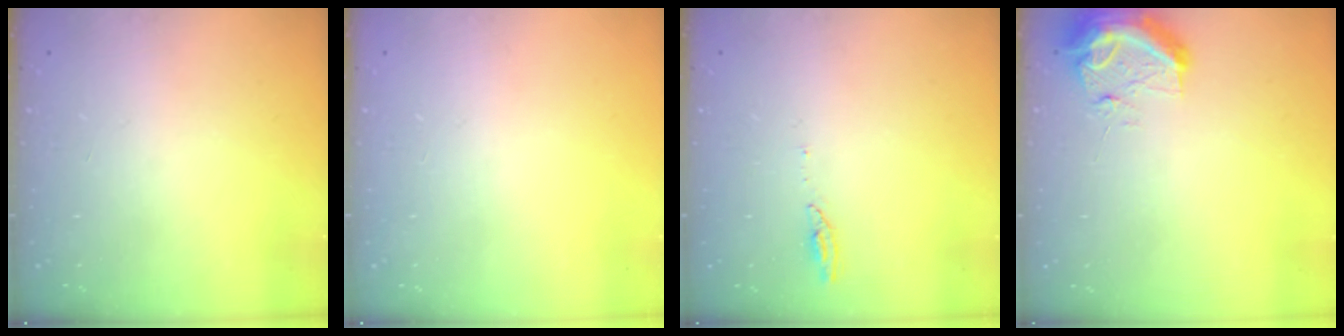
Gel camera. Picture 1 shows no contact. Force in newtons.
{"total": 0.0}
{"total": 3.5, "press": 3.5, "slide": 0.3}
{"total": 14.4, "press": 11.8, "slide": 8.4}